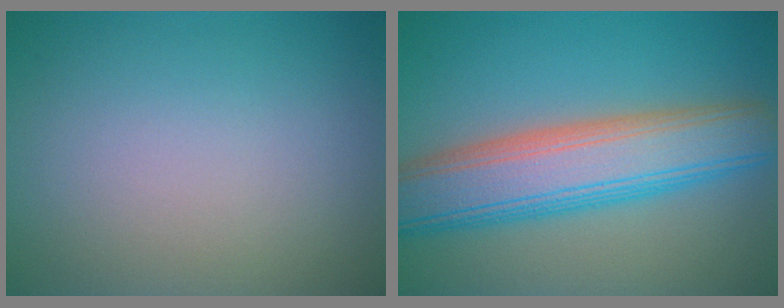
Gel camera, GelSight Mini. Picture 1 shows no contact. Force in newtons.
{"total": 9.1, "press": 9.1, "slide": 0.7}